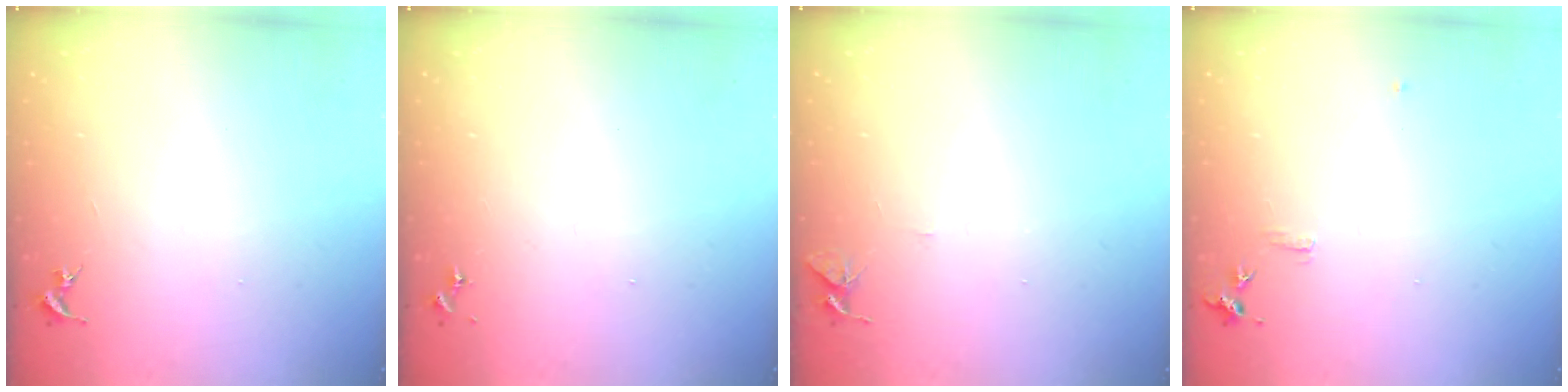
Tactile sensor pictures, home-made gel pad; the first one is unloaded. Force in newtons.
{"total": 0.0}
{"total": 5.2, "press": 5.1, "slide": 0.4}
{"total": 5.6, "press": 5.5, "slide": 0.7}